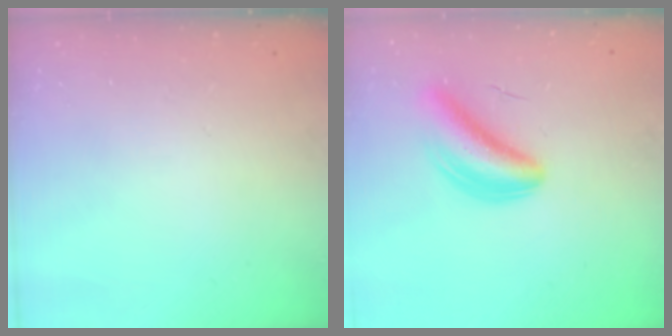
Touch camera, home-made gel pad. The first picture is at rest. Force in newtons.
{"total": 6.3, "press": 6.1, "slide": 1.6}